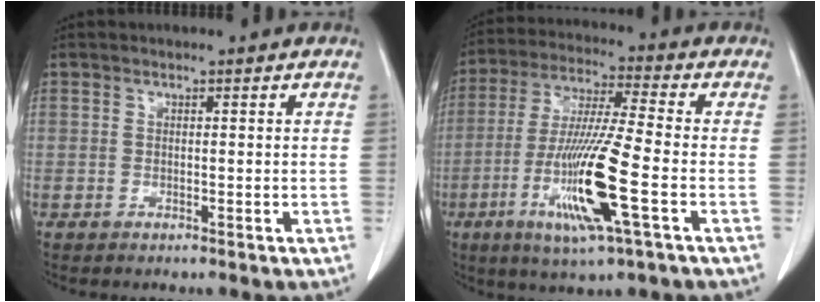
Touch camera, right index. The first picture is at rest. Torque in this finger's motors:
{"motor_torque": [2.05, -0.09, 1.05, 0.21]}